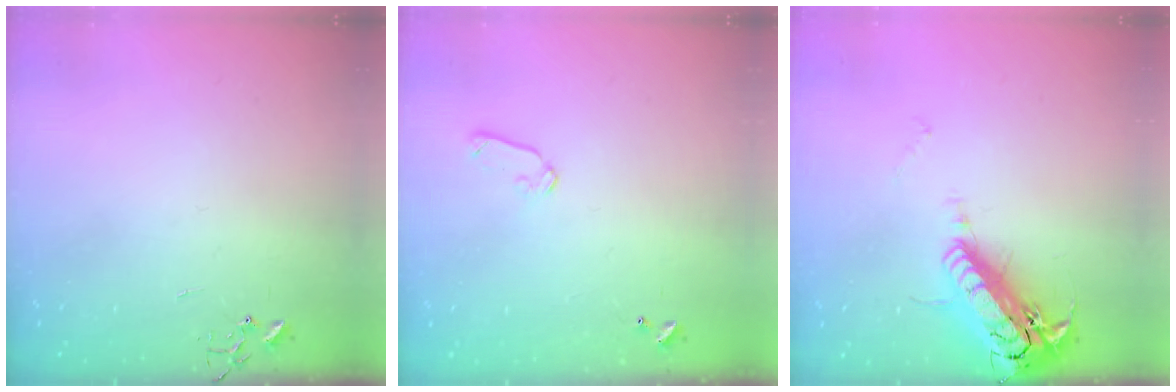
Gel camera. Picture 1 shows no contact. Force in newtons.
{"total": 6.8, "press": 6.7, "slide": 1.0}
{"total": 21.3, "press": 20.9, "slide": 4.0}